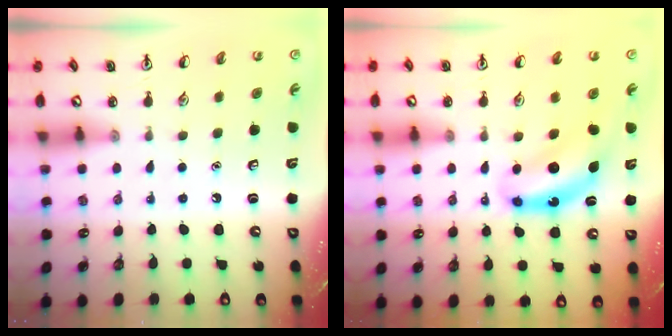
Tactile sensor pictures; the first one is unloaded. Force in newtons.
{"total": 8.0, "press": 7.8, "slide": 1.9}